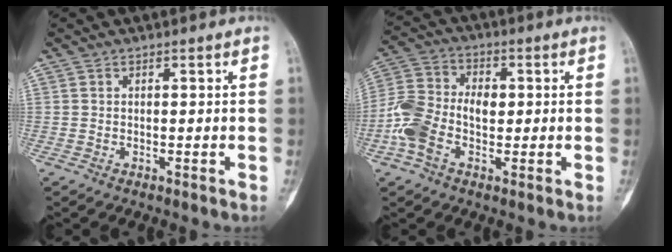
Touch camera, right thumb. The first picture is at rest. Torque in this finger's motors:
{"motor_torque": [0.21, 0.19, 0.04, -0.03, 0.18]}